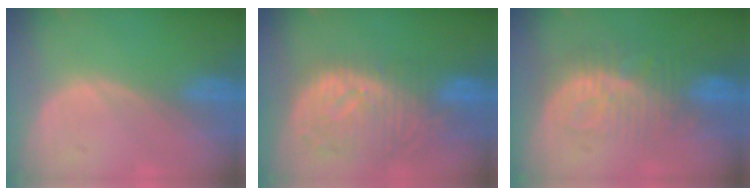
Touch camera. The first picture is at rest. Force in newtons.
{"total": 10.9, "press": 9.6, "slide": 5.1}
{"total": 9.4, "press": 8.5, "slide": 3.9}